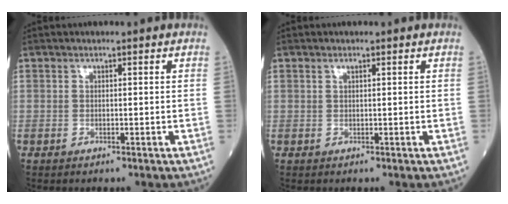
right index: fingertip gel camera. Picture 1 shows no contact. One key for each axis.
{"total": 0.6, "fx": 0.4, "fy": 0.1, "fz": 0.4, "tx": -0.011, "ty": 0.001, "tz": 0.007}